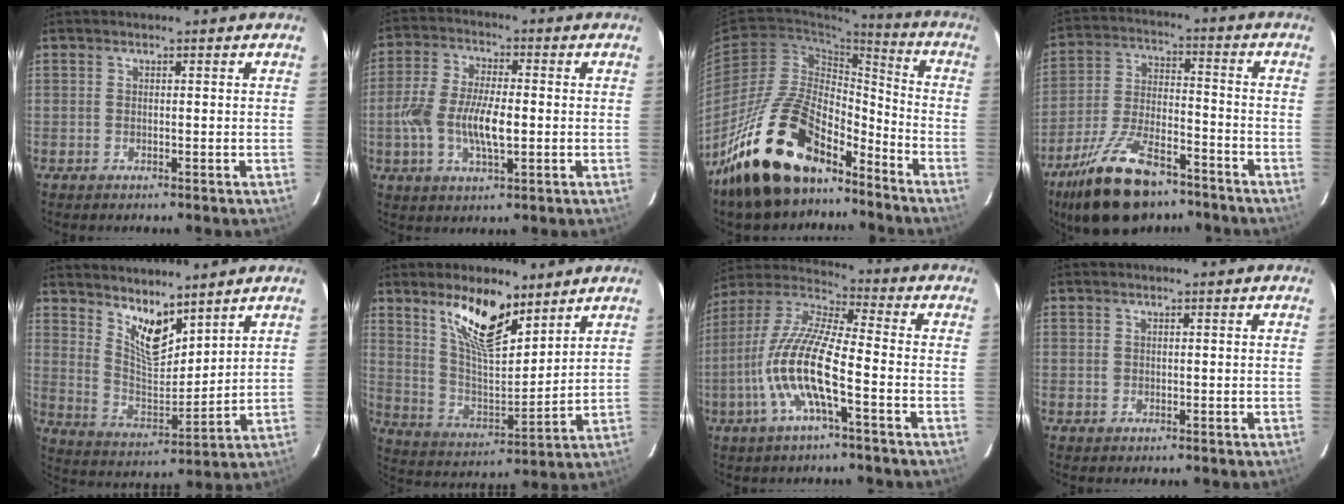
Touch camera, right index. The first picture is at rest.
{"total": 10.8, "force": [-1.8, 4.3, 9.7], "torque": [-0.198, 0.000, -0.036]}
{"total": 22.8, "force": [-16.4, 10.1, 12.2], "torque": [-0.233, 0.015, -0.272]}
{"total": 18.5, "force": [-13.1, 7.6, 10.5], "torque": [-0.209, -0.013, -0.223]}
{"total": 9.8, "force": [7.3, 3.3, 5.5], "torque": [-0.096, -0.012, 0.142]}
{"total": 13.9, "force": [9.3, 4.7, 9.2], "torque": [-0.166, -0.005, 0.179]}
{"total": 13.9, "force": [-4.7, 2.5, 12.8], "torque": [-0.262, -0.004, -0.098]}
{"total": 0.6, "force": [0.1, 0.6, 0.1], "torque": [0.000, 0.001, 0.002]}